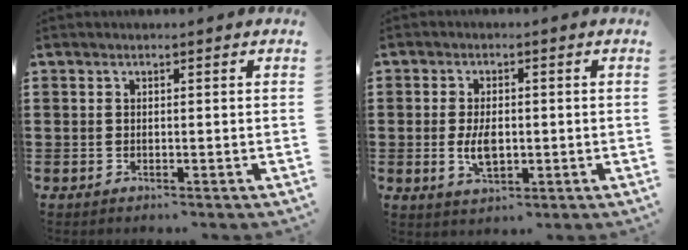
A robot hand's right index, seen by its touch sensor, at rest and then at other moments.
{"total": 4.8, "force": [-0.5, 2.7, 3.9], "torque": [-0.078, -0.003, -0.013]}